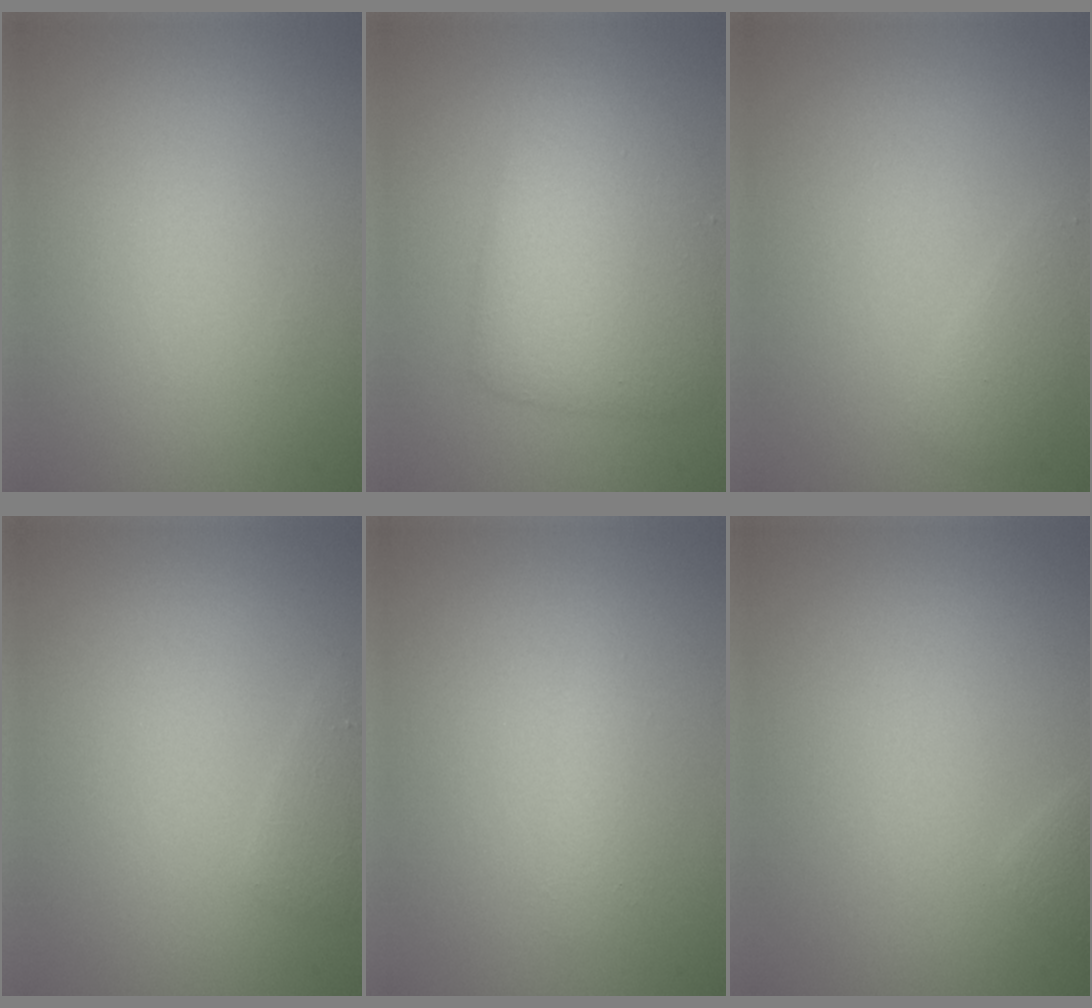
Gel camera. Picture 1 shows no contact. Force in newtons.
{"total": 5.4, "press": 5.4, "slide": 0.2}
{"total": 1.3, "press": 1.3, "slide": 0.0}
{"total": 1.2, "press": 1.2, "slide": 0.1}
{"total": 1.2, "press": 1.2, "slide": 0.1}
{"total": 0.7, "press": 0.7, "slide": 0.1}